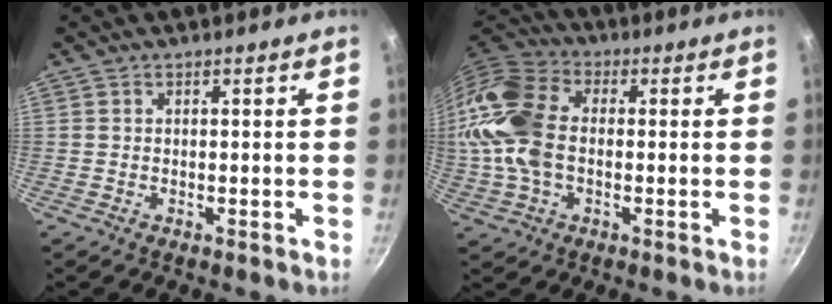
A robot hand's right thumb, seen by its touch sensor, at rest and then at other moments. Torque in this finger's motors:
{"motor_torque": [2.51, 2.51, 0.52, -0.29, 0.41]}